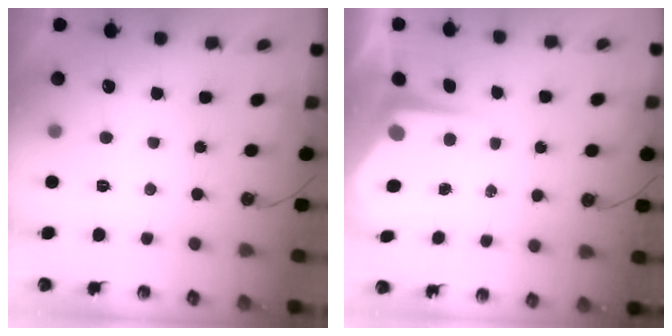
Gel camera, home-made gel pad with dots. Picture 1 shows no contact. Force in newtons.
{"total": 6.1, "press": 6.0, "slide": 0.6}